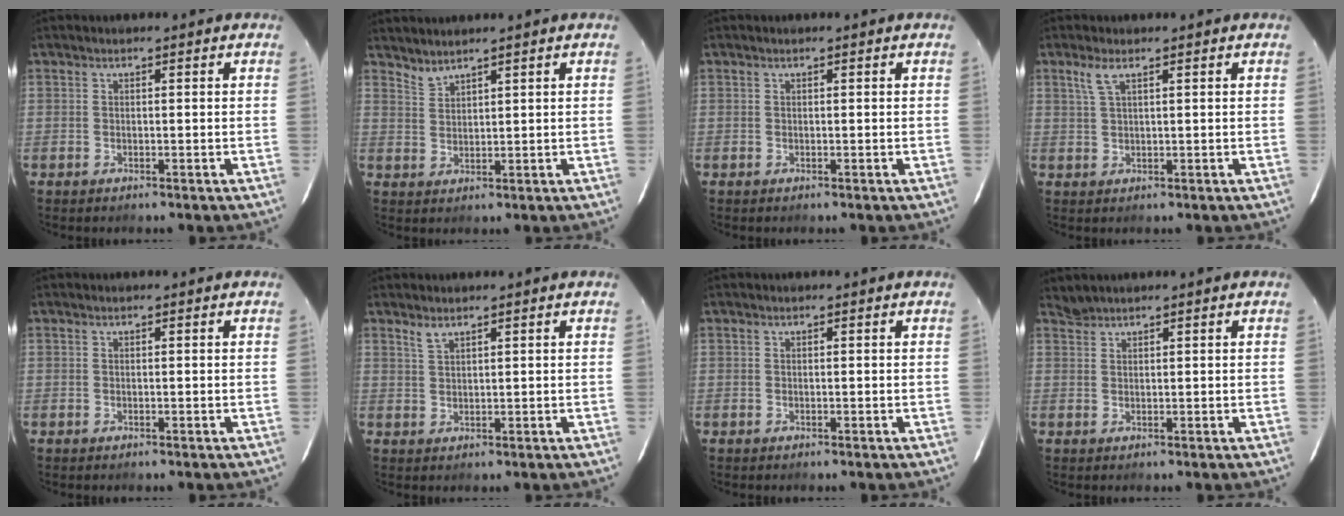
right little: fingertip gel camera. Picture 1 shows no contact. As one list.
[{"total": 2.6, "force": [2.5, -0.1, 0.5], "torque": [-0.008, -0.001, 0.049]}, {"total": 0.0}, {"total": 2.4, "force": [1.5, 0.5, 1.8], "torque": [-0.040, 0.005, 0.033]}, {"total": 0.0}, {"total": 1.8, "force": [1.5, 0.3, 0.9], "torque": [-0.018, 0.002, 0.029]}, {"total": 0.0}, {"total": 1.2, "force": [1.2, -0.1, -0.1], "torque": [0.002, 0.002, 0.027]}]